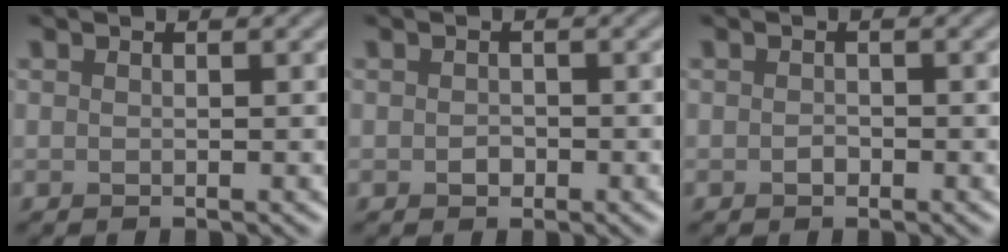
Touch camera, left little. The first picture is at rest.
{"total": 0.9, "force": [-0.2, 0.7, 0.4], "torque": [-0.007, -0.004, -0.006]}
{"total": 0.7, "force": [-0.3, 0.5, 0.4], "torque": [-0.006, -0.002, -0.005]}